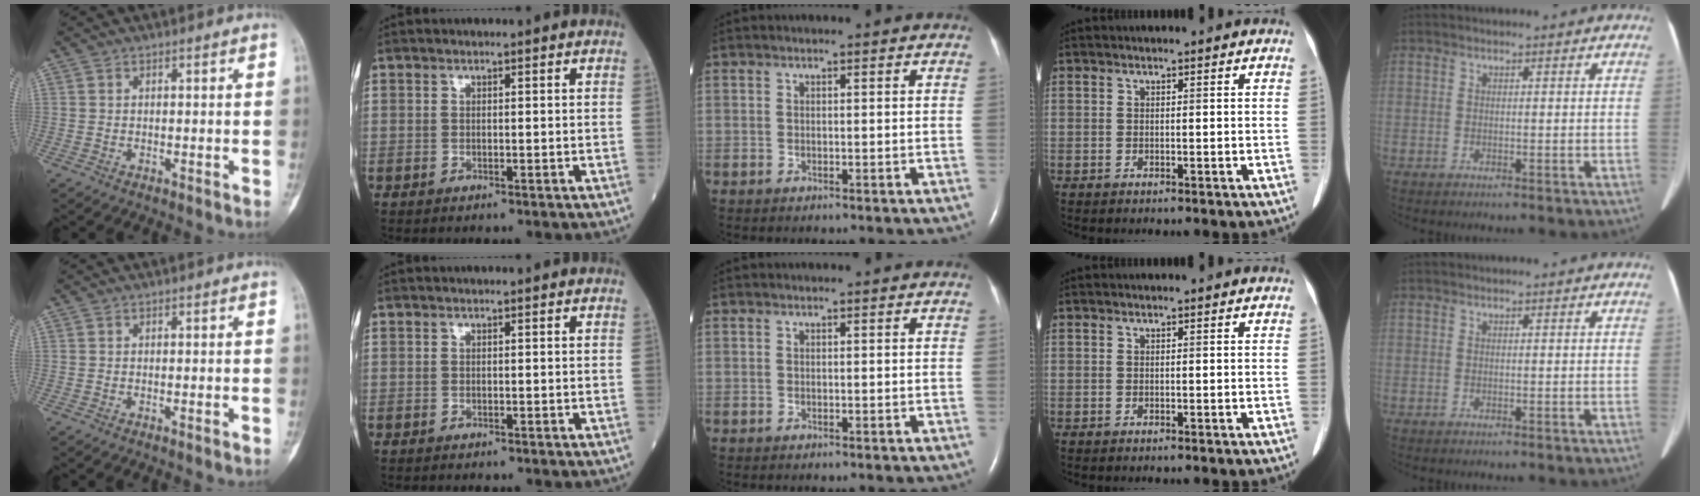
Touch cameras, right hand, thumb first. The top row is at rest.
{"thumb": {"total": 0.7, "force": [-0.3, 0.0, 0.6], "torque": [-0.013, -0.001, -0.002]}}